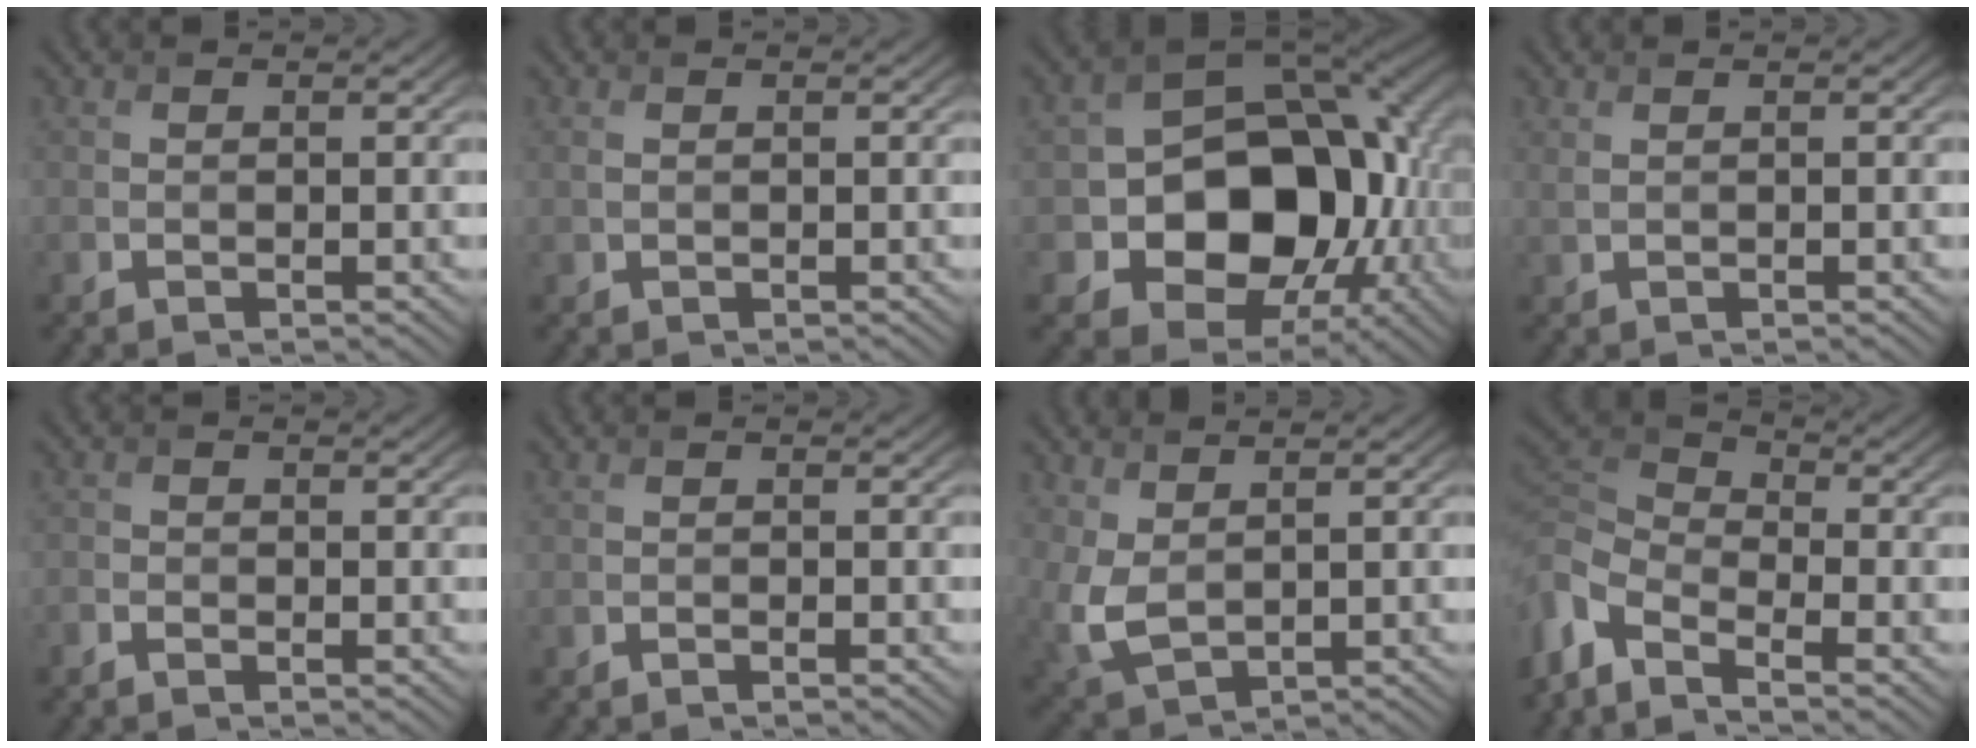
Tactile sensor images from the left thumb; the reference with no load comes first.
{"total": 0.7, "force": [0.2, 0.4, 0.6], "torque": [-0.023, -0.001, 0.004]}
{"total": 18.0, "force": [-3.9, 13.5, 11.2], "torque": [-0.171, -0.048, -0.049]}
{"total": 0.9, "force": [0.6, 0.2, 0.6], "torque": [-0.020, 0.001, 0.009]}
{"total": 1.2, "force": [-1.0, 0.6, 0.4], "torque": [-0.009, 0.000, -0.024]}
{"total": 0.6, "force": [-0.5, 0.0, 0.3], "torque": [-0.005, 0.001, -0.010]}
{"total": 5.5, "force": [1.5, 3.2, 4.3], "torque": [-0.123, -0.008, 0.035]}
{"total": 6.7, "force": [-4.2, 2.6, 4.5], "torque": [-0.111, -0.005, -0.102]}